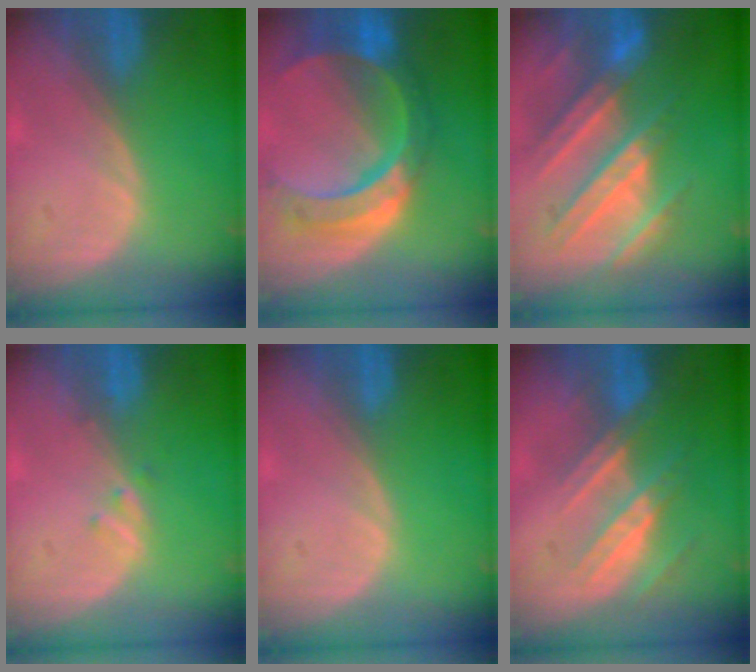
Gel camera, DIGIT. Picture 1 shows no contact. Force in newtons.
{"total": 11.0, "press": 9.2, "slide": 6.0}
{"total": 10.5, "press": 9.6, "slide": 4.2}
{"total": 1.1, "press": 1.1, "slide": 0.1}
{"total": 0.0}
{"total": 7.2, "press": 6.6, "slide": 2.7}